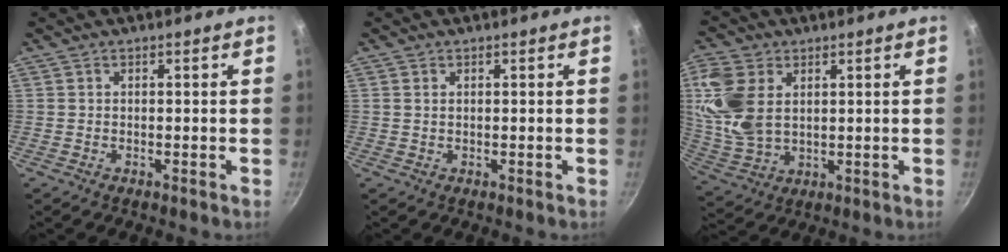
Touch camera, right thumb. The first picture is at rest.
{"total": 0.8, "force": [0.4, 0.4, 0.5], "torque": [-0.011, 0.001, 0.007]}
{"total": 12.5, "force": [3.4, 8.3, 8.8], "torque": [-0.179, -0.019, 0.075]}